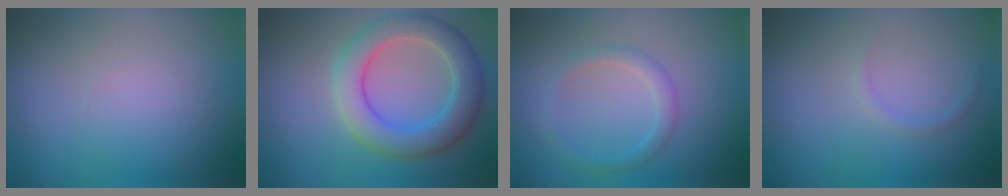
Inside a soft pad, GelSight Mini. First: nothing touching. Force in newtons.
{"total": 6.2, "press": 6.2, "slide": 0.2}
{"total": 1.7, "press": 1.7, "slide": 0.1}
{"total": 0.7, "press": 0.7, "slide": 0.1}